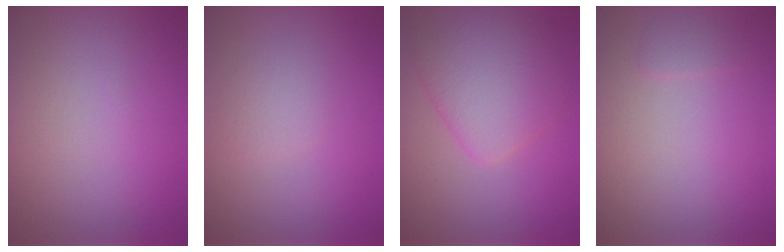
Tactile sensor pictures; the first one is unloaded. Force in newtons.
{"total": 1.3, "press": 1.3, "slide": 0.2}
{"total": 4.5, "press": 4.5, "slide": 0.1}
{"total": 0.7, "press": 0.7, "slide": 0.2}